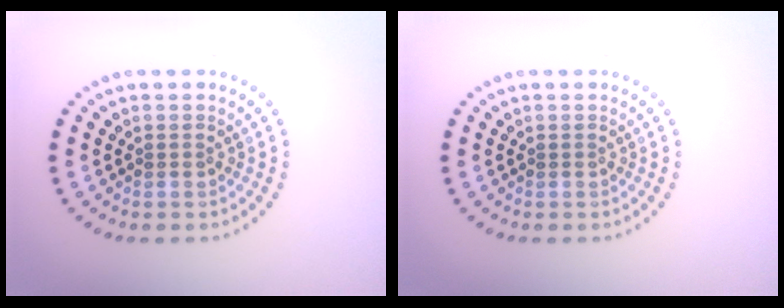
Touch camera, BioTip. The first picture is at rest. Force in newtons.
{"total": 0.0}